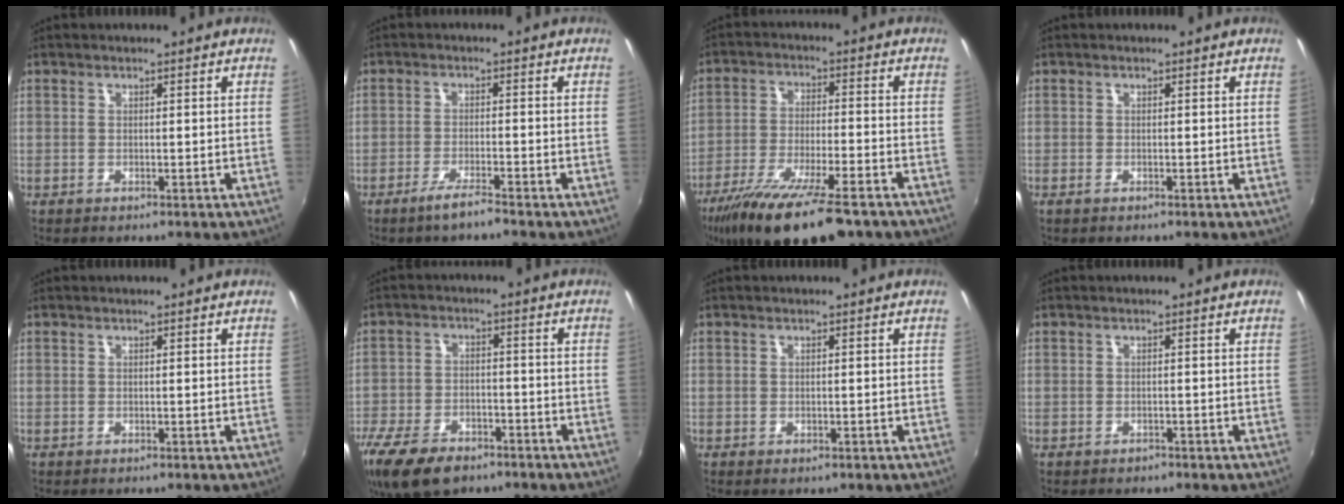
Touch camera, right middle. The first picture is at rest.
{"total": 3.6, "force": [-2.9, 0.0, 2.2], "torque": [-0.057, -0.004, -0.056]}
{"total": 18.2, "force": [-13.0, 4.2, 12.0], "torque": [-0.231, -0.052, -0.216]}
{"total": 0.7, "force": [-0.4, 0.4, 0.4], "torque": [-0.008, -0.005, -0.008]}
{"total": 0.0}
{"total": 15.7, "force": [-10.4, 8.3, 8.2], "torque": [-0.210, -0.033, -0.185]}
{"total": 0.8, "force": [-0.3, 0.7, 0.4], "torque": [-0.004, -0.004, -0.005]}
{"total": 1.0, "force": [-0.8, 0.7, 0.2], "torque": [-0.006, 0.001, -0.010]}